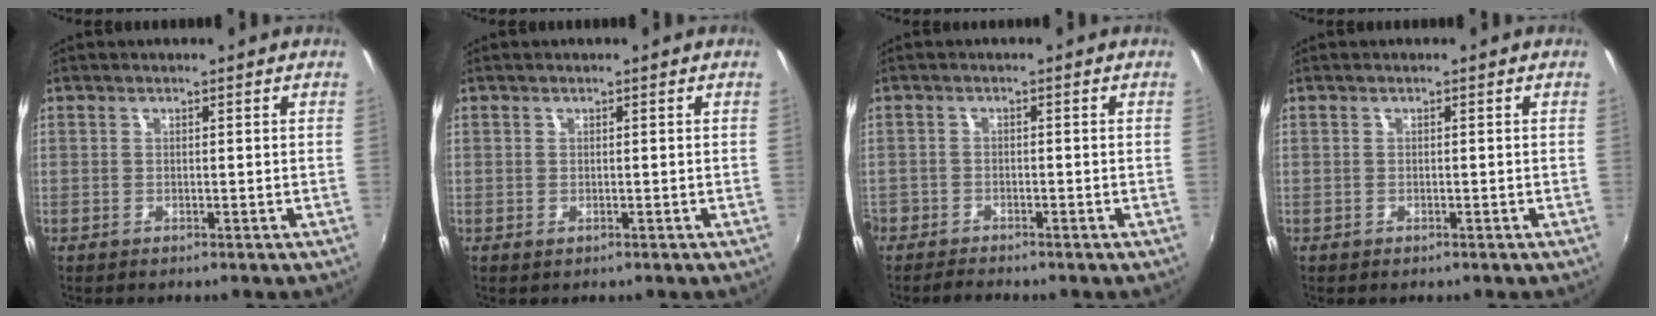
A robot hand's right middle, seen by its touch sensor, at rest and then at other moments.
{"total": 0.0}
{"total": 2.8, "force": [-2.7, 0.9, 0.3], "torque": [-0.022, -0.009, -0.054]}
{"total": 0.0}